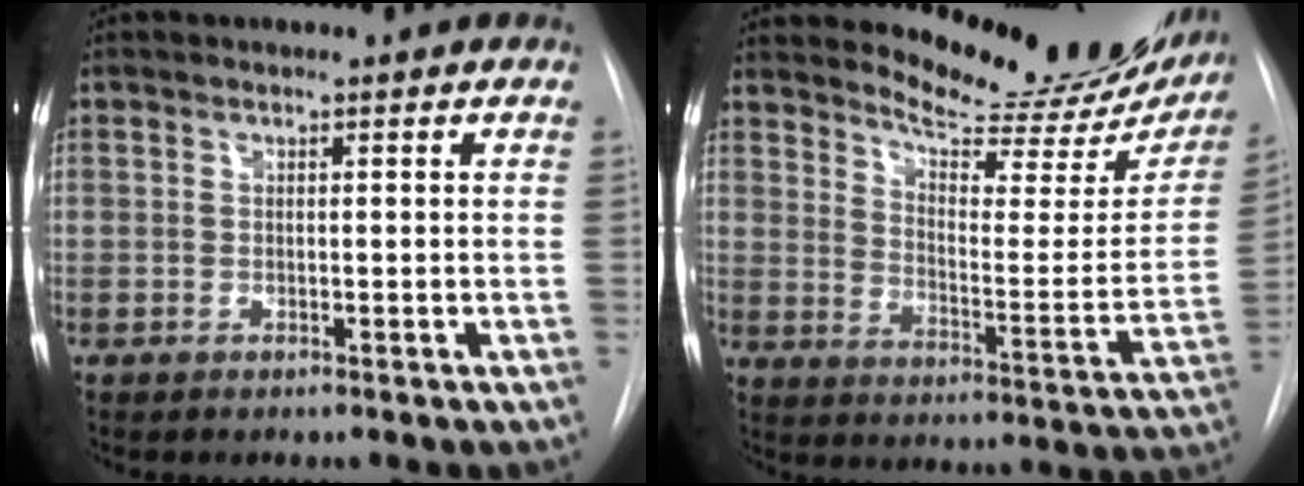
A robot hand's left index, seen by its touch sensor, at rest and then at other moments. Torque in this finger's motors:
{"motor_torque": [0.30, -0.42, 0.49, 0.06]}